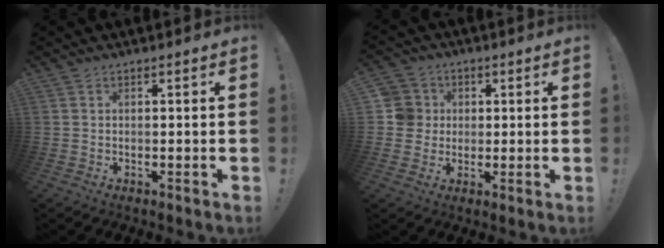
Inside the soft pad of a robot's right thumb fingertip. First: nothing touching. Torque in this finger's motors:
{"motor_torque": [0.24, 0.03, 0.00, -0.16, 0.00]}